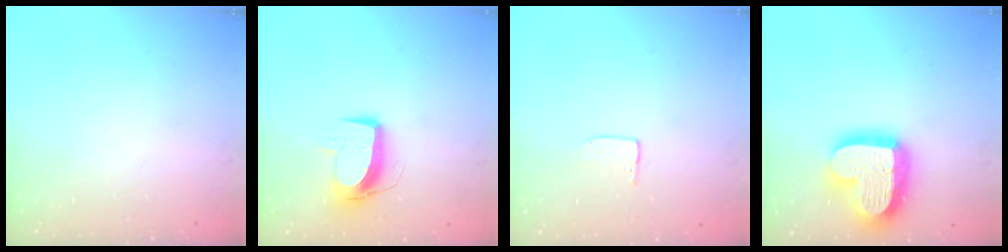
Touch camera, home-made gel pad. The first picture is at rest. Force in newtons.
{"total": 10.3, "press": 10.3, "slide": 0.8}
{"total": 5.2, "press": 5.2, "slide": 0.4}
{"total": 22.4, "press": 22.4, "slide": 1.9}